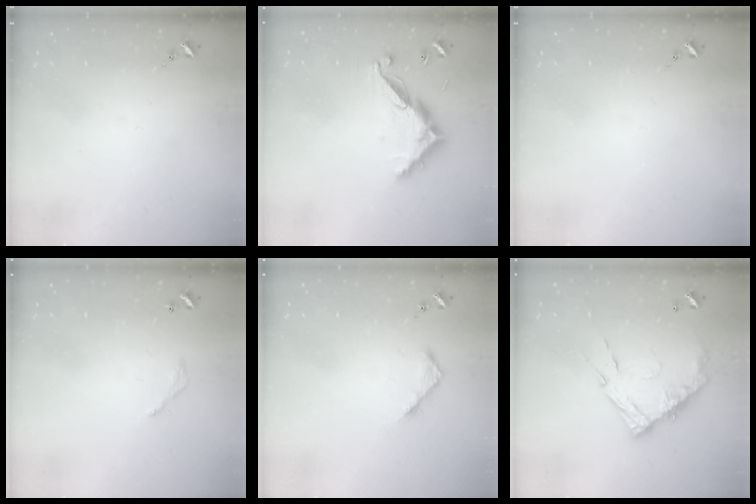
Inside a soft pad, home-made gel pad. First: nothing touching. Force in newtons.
{"total": 11.5, "press": 11.5, "slide": 0.4}
{"total": 0.0}
{"total": 3.8, "press": 3.8, "slide": 0.2}
{"total": 4.6, "press": 4.6, "slide": 0.5}
{"total": 14.5, "press": 14.4, "slide": 1.3}